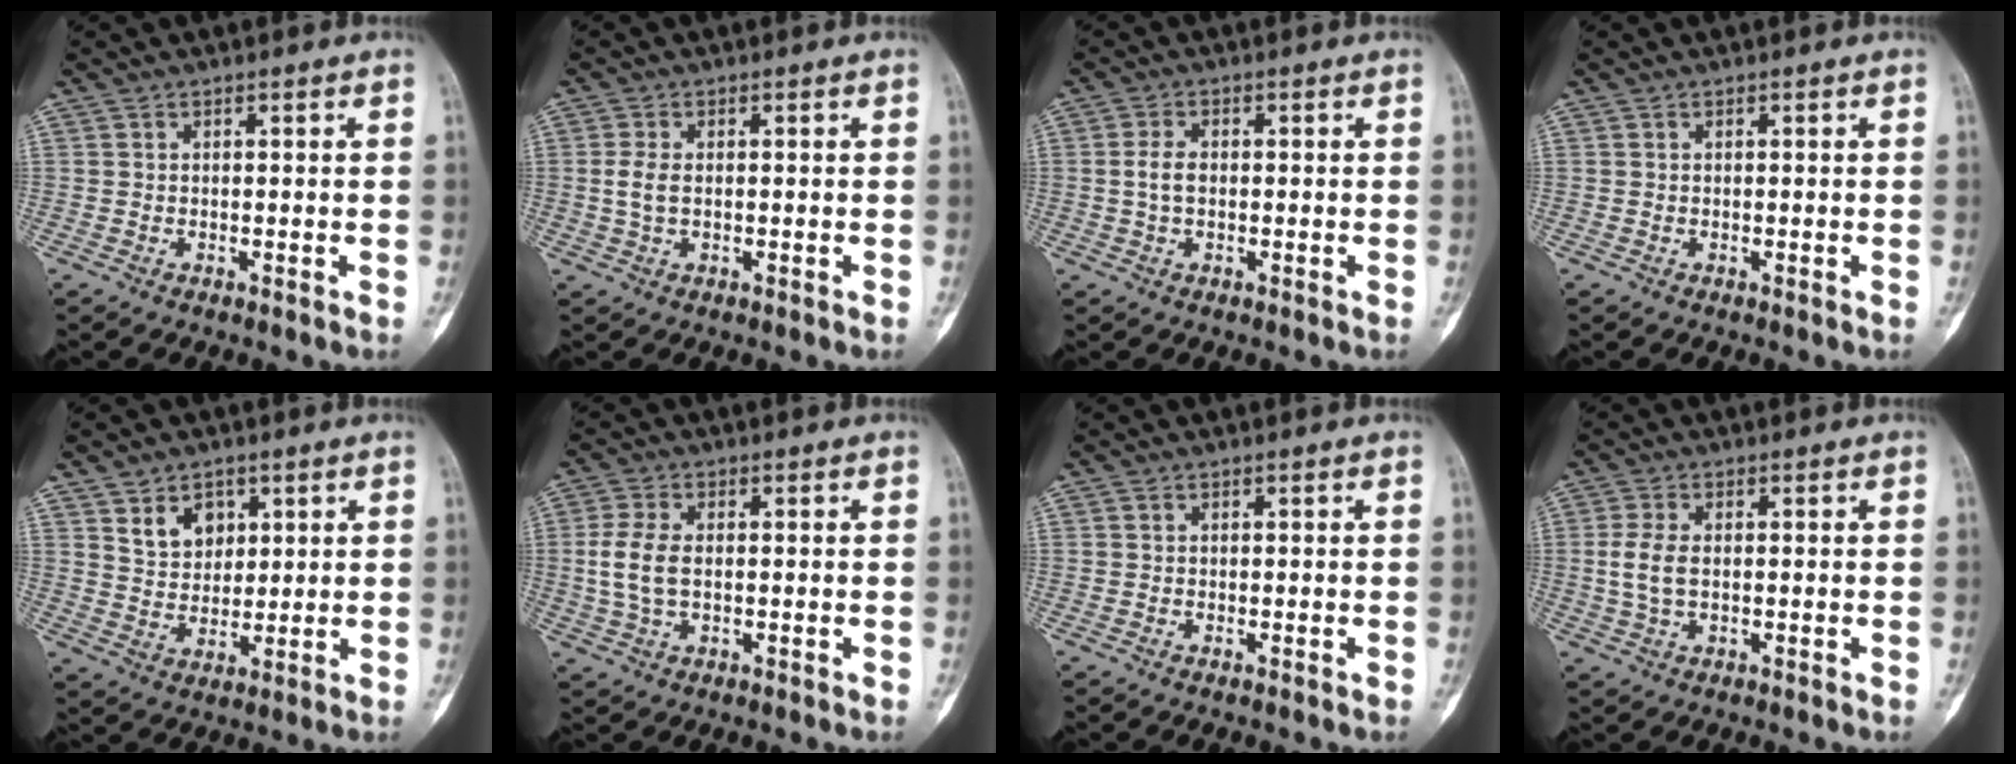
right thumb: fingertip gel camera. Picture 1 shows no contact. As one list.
[{"total": 3.1, "force": [0.1, 1.7, 2.6], "torque": [-0.060, 0.002, 0.000]}, {"total": 3.3, "force": [-0.1, 1.9, 2.7], "torque": [-0.053, 0.007, -0.006]}, {"total": 0.0}, {"total": 6.6, "force": [3.1, 4.9, 3.2], "torque": [-0.029, -0.022, 0.061]}, {"total": 5.7, "force": [0.0, 3.2, 4.8], "torque": [-0.111, 0.004, -0.002]}, {"total": 0.0}, {"total": 4.9, "force": [0.0, 2.7, 4.1], "torque": [-0.093, 0.003, -0.002]}]